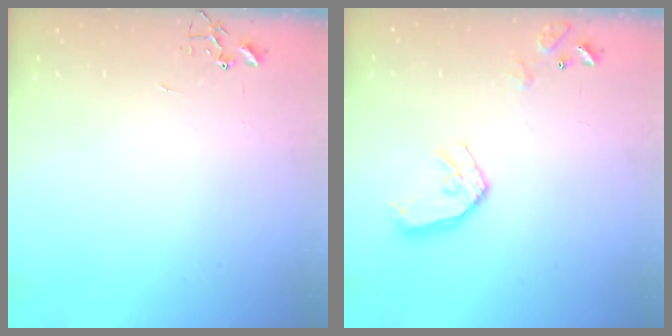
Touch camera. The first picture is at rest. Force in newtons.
{"total": 12.7, "press": 12.6, "slide": 1.6}